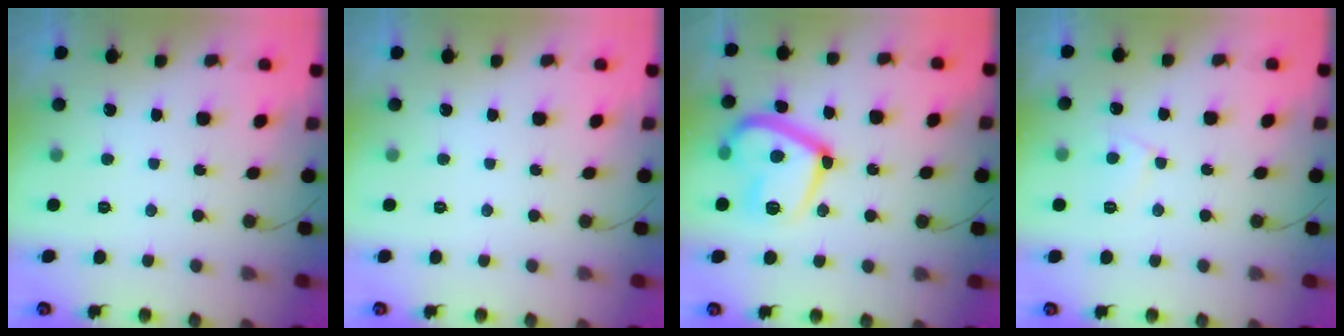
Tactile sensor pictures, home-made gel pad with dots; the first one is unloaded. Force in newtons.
{"total": 0.0}
{"total": 17.3, "press": 17.3, "slide": 1.5}
{"total": 4.5, "press": 4.5, "slide": 0.5}